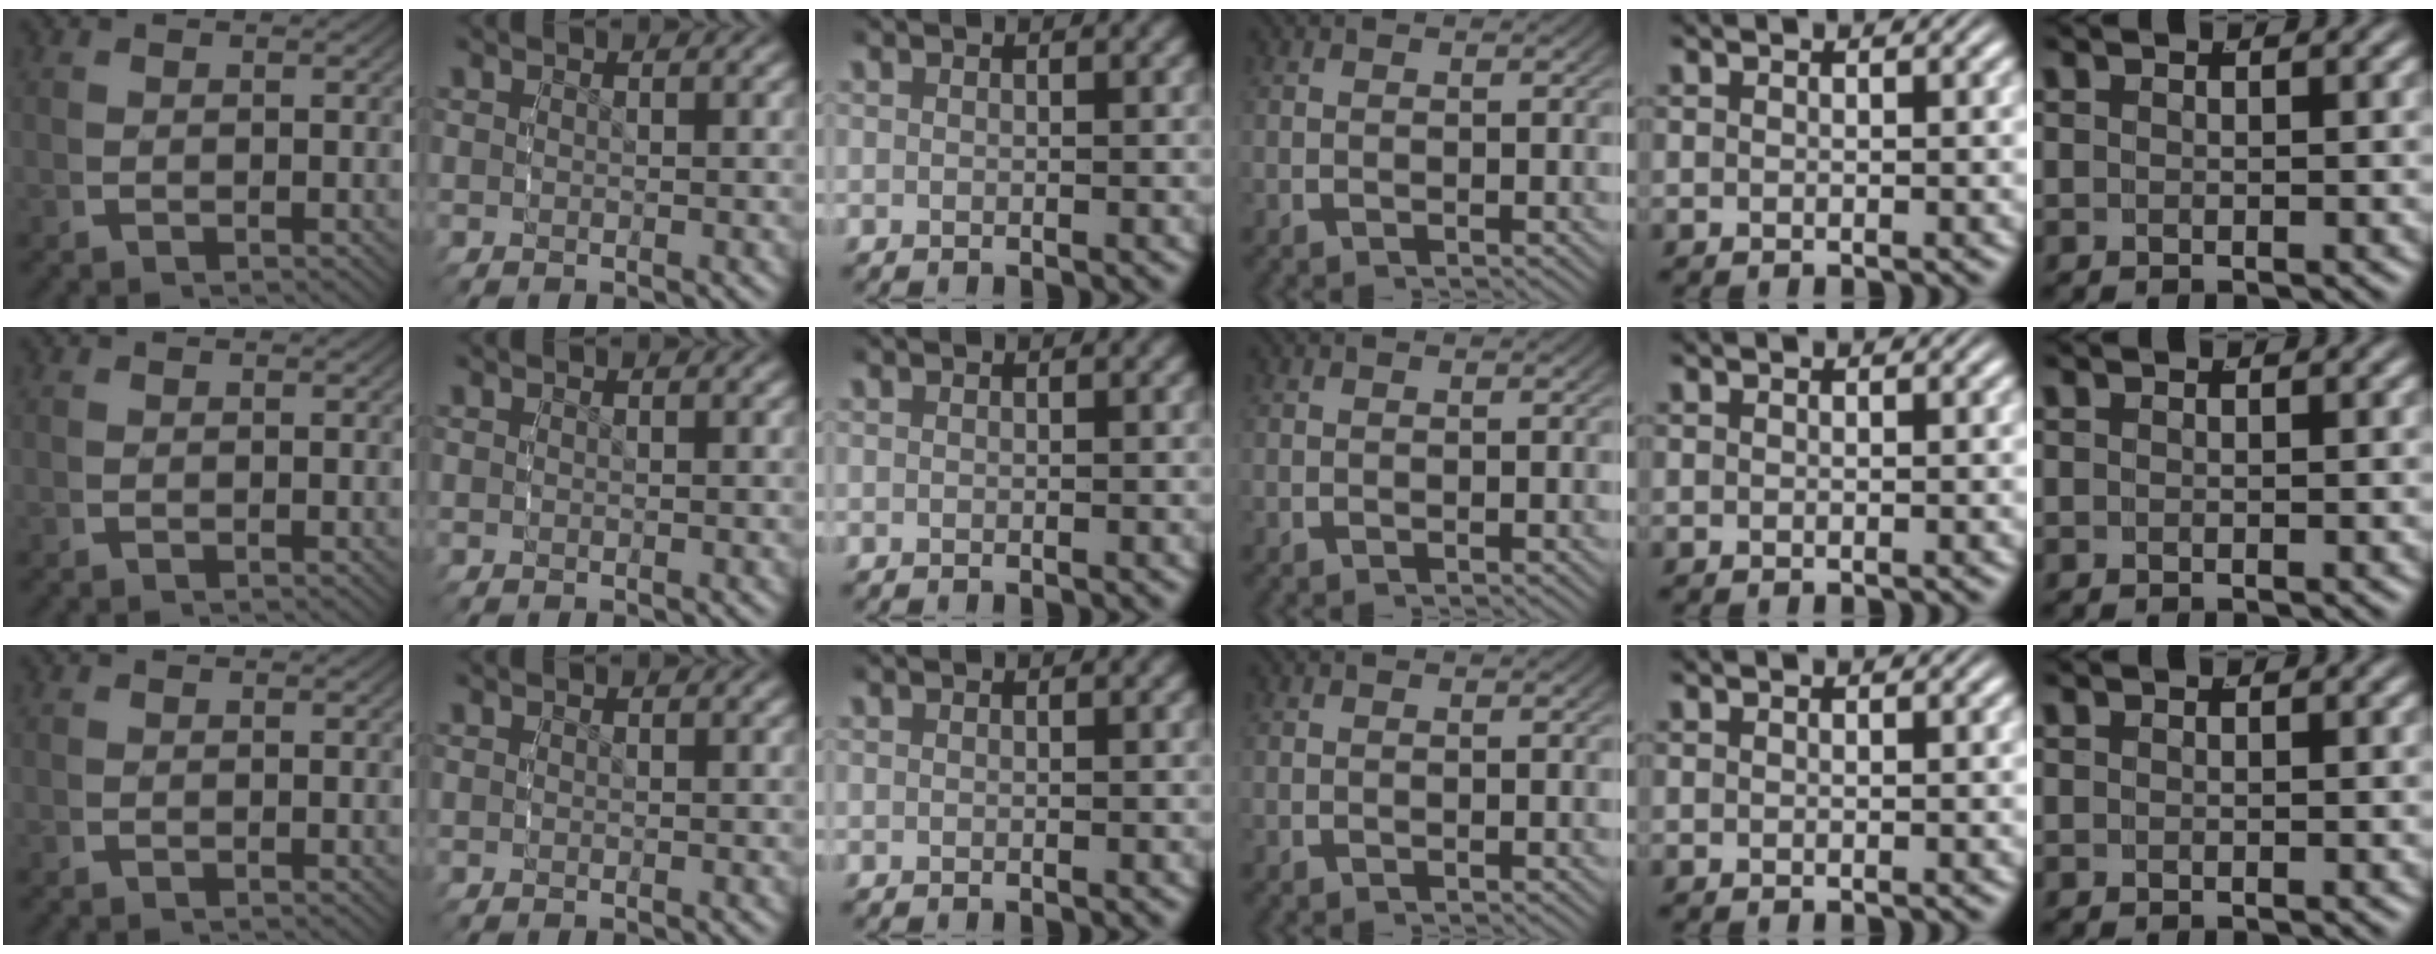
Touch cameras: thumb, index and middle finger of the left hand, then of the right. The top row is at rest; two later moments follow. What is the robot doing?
{"motion": "reach", "object": "backpack"}